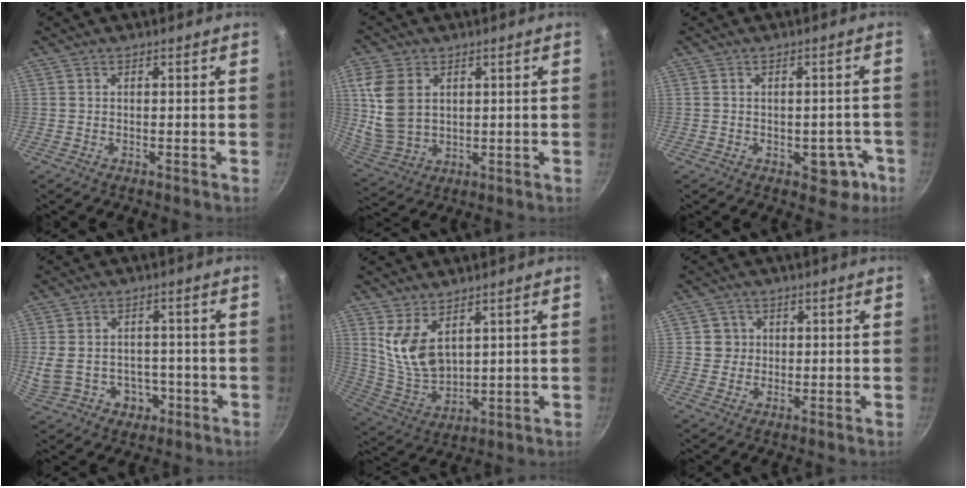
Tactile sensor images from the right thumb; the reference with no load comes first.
{"total": 10.9, "force": [2.7, 7.7, 7.2], "torque": [-0.131, -0.012, 0.069]}
{"total": 6.1, "force": [-2.4, 3.7, 4.1], "torque": [-0.019, 0.018, -0.018]}
{"total": 10.3, "force": [-2.1, 8.5, 5.4], "torque": [-0.085, 0.018, -0.018]}
{"total": 10.0, "force": [4.5, 5.5, 7.0], "torque": [-0.123, -0.044, 0.105]}
{"total": 3.4, "force": [0.5, 3.3, 0.4], "torque": [0.019, 0.009, 0.005]}